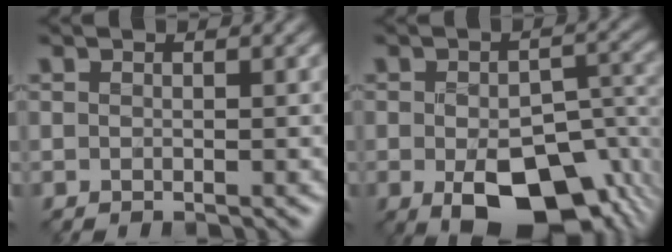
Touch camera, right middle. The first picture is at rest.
{"total": 11.6, "force": [-5.1, 6.1, 8.5], "torque": [-0.142, -0.024, -0.063]}